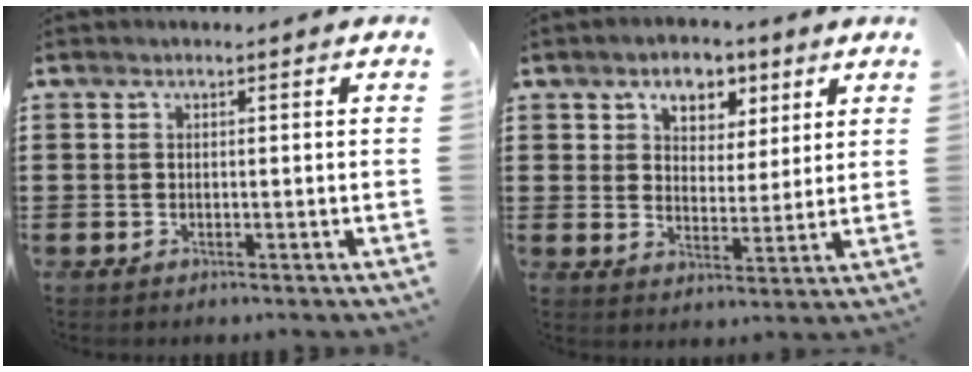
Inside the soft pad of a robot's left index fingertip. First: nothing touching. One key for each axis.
{"total": 5.5, "fx": 3.6, "fy": 3.8, "fz": 1.8, "tx": -0.035, "ty": 0.004, "tz": 0.058}